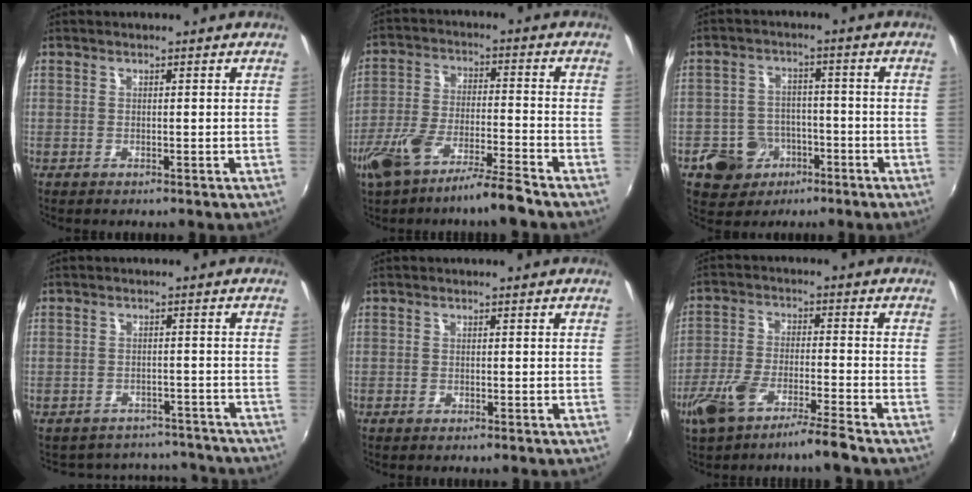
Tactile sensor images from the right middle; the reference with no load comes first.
{"total": 11.2, "force": [-8.5, 0.9, 7.3], "torque": [-0.157, -0.016, -0.153]}
{"total": 8.5, "force": [-4.3, 7.0, 1.9], "torque": [-0.058, 0.020, -0.059]}
{"total": 11.9, "force": [-10.4, 5.3, 2.0], "torque": [-0.050, 0.034, -0.123]}
{"total": 0.5, "force": [-0.5, 0.2, 0.1], "torque": [-0.003, -0.002, -0.011]}
{"total": 9.1, "force": [-6.6, 0.7, 6.2], "torque": [-0.141, -0.011, -0.124]}